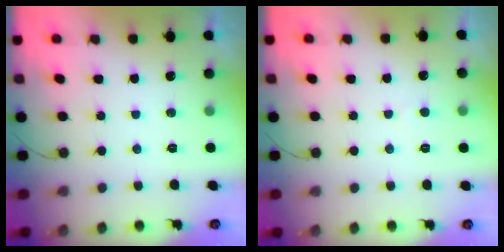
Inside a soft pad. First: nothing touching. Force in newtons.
{"total": 2.5, "press": 2.5, "slide": 0.2}